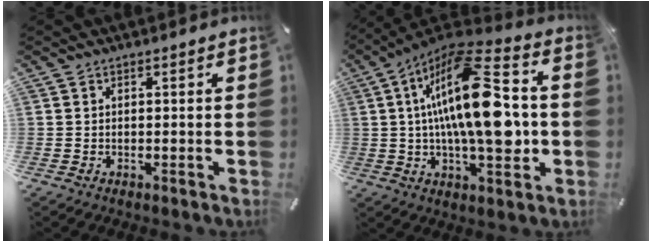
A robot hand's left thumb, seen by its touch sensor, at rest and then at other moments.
{"total": 23.6, "force": [1.6, 9.9, 21.4], "torque": [-0.381, -0.008, 0.018]}